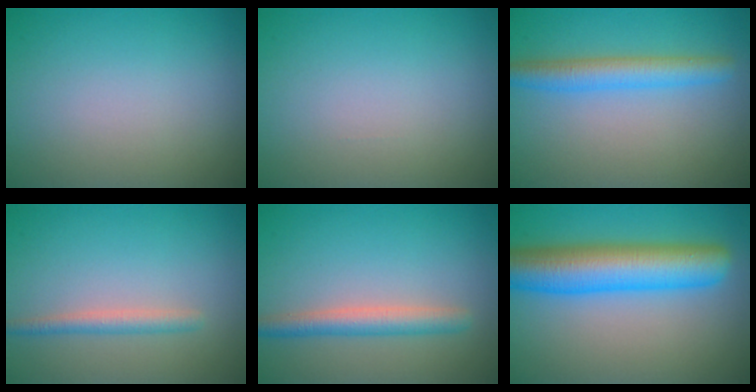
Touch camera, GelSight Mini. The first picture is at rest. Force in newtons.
{"total": 0.0}
{"total": 3.7, "press": 3.7, "slide": 0.2}
{"total": 1.8, "press": 1.8, "slide": 0.1}
{"total": 3.0, "press": 3.0, "slide": 0.1}
{"total": 8.7, "press": 8.7, "slide": 0.2}